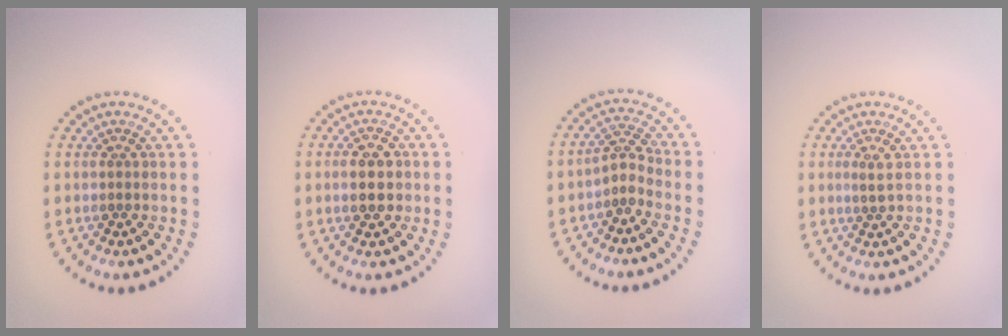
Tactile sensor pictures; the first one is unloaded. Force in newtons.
{"total": 3.0, "press": 3.0, "slide": 0.0}
{"total": 2.0, "press": 1.5, "slide": 1.4}
{"total": 0.9, "press": 0.8, "slide": 0.5}